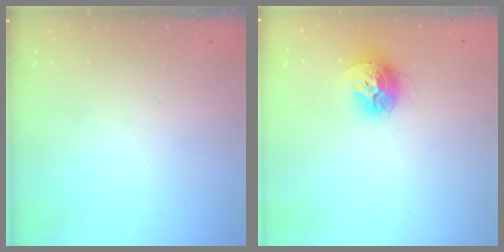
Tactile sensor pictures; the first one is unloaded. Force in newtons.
{"total": 12.1, "press": 12.0, "slide": 1.0}